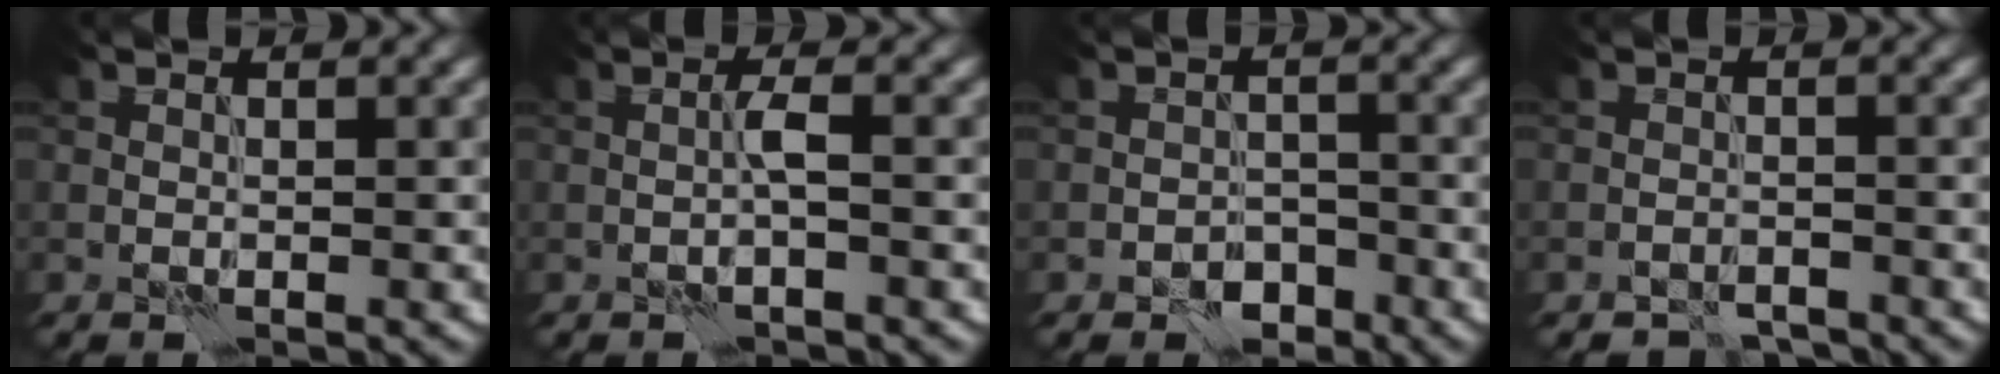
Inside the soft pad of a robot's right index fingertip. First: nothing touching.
{"total": 1.4, "force": [-0.4, 0.0, 1.4], "torque": [-0.027, 0.005, -0.008]}
{"total": 2.4, "force": [-1.7, 1.5, 0.9], "torque": [-0.007, 0.005, -0.031]}
{"total": 1.6, "force": [-1.5, 0.4, 0.1], "torque": [0.004, 0.007, -0.027]}